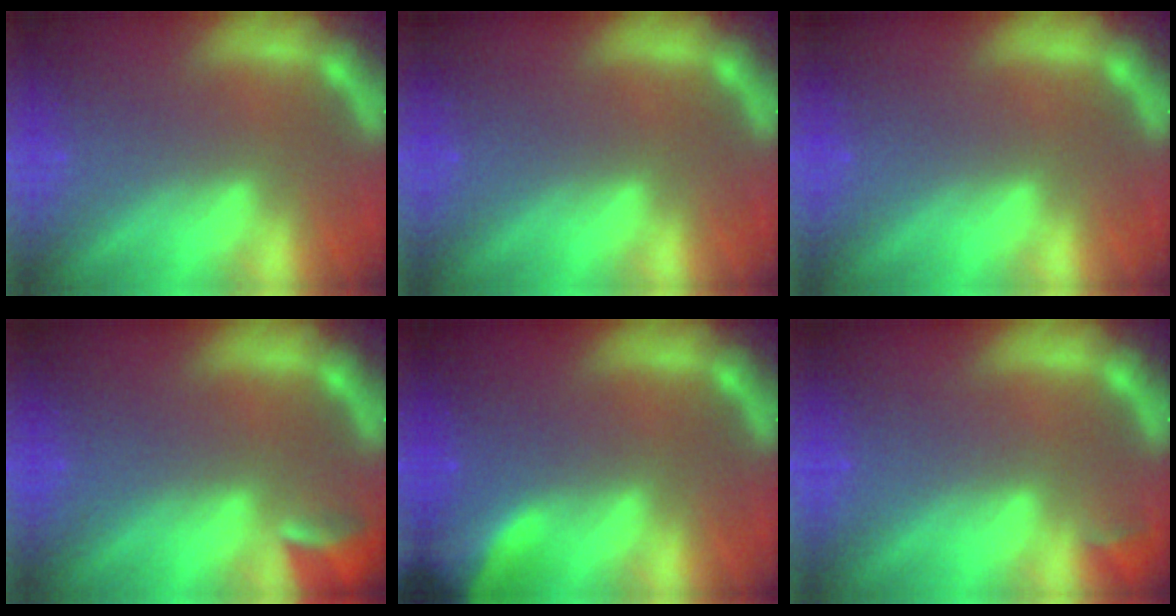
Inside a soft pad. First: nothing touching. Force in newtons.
{"total": 0.0}
{"total": 0.0}
{"total": 2.4}
{"total": 6.5}
{"total": 0.9}